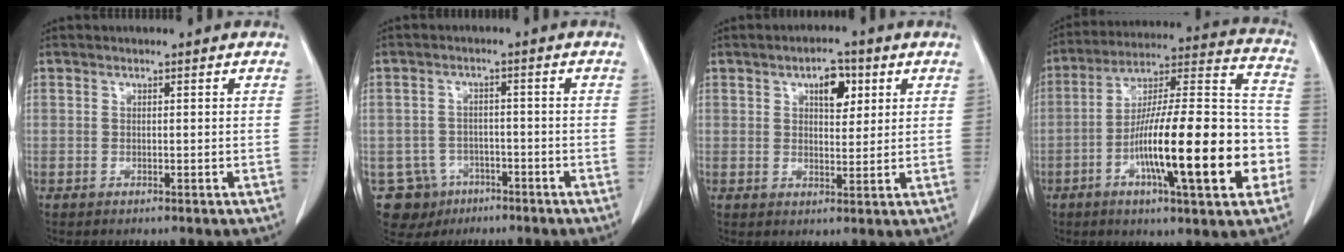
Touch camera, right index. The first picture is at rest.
{"total": 6.8, "force": [-3.5, 5.8, 0.4], "torque": [-0.008, 0.009, -0.048]}
{"total": 5.1, "force": [2.3, 2.4, 3.9], "torque": [-0.060, 0.007, 0.036]}
{"total": 23.1, "force": [-6.9, 3.6, 21.8], "torque": [-0.326, 0.009, -0.106]}